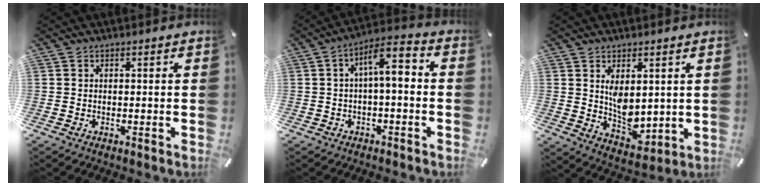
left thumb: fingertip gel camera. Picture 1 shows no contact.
{"total": 7.7, "force": [0.6, 3.1, 7.1], "torque": [-0.124, 0.005, 0.009]}
{"total": 7.2, "force": [2.1, 4.8, 5.0], "torque": [-0.079, -0.020, 0.038]}